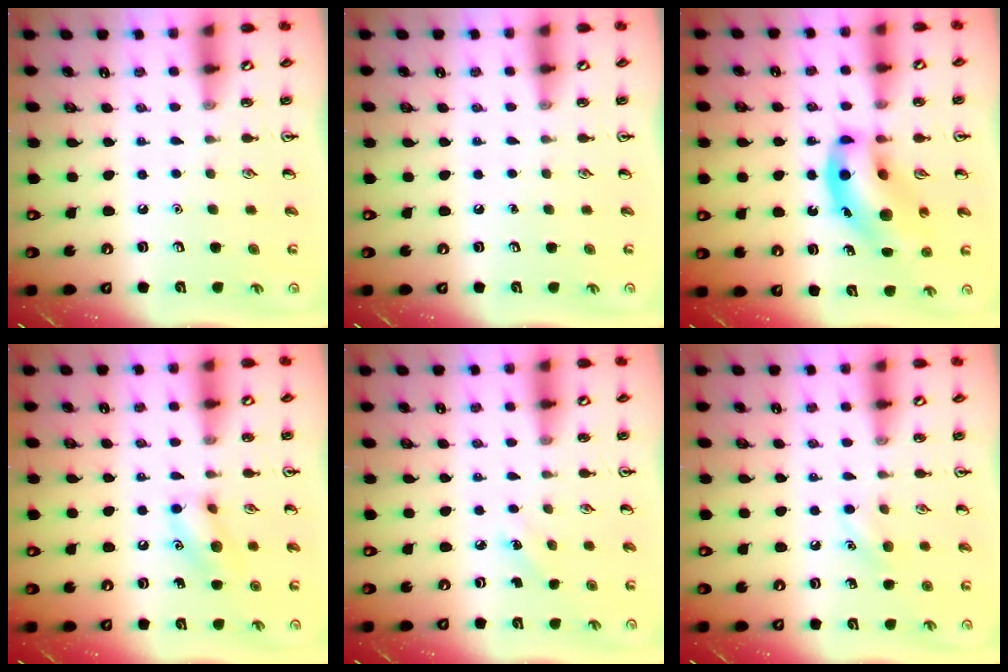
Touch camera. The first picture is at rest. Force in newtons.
{"total": 0.0}
{"total": 14.5, "press": 14.0, "slide": 3.6}
{"total": 9.6, "press": 9.6, "slide": 1.1}
{"total": 1.9, "press": 1.7, "slide": 0.8}
{"total": 6.4, "press": 6.1, "slide": 2.0}